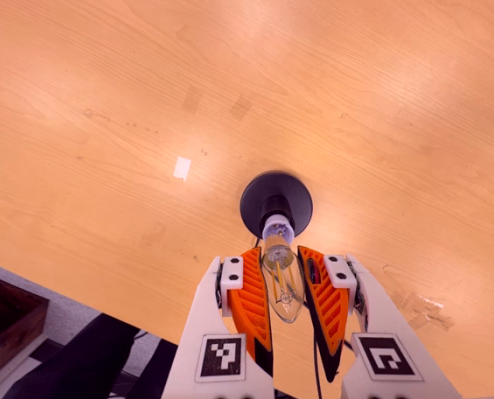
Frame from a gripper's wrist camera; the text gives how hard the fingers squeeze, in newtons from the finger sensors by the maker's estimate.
{"total": 19.5, "left": 20.6, "right": 18.3}